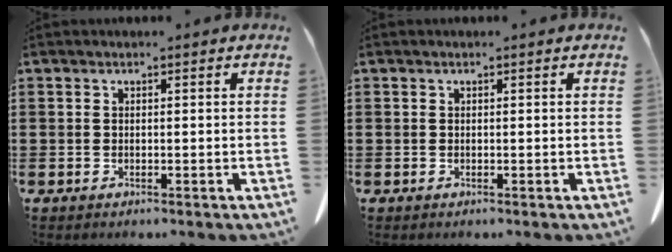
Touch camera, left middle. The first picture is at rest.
{"total": 0.0}